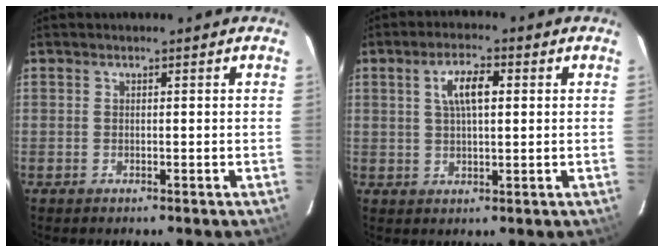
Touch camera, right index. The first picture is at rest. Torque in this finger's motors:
{"motor_torque": [0.18, 0.10, 0.20, 0.07]}